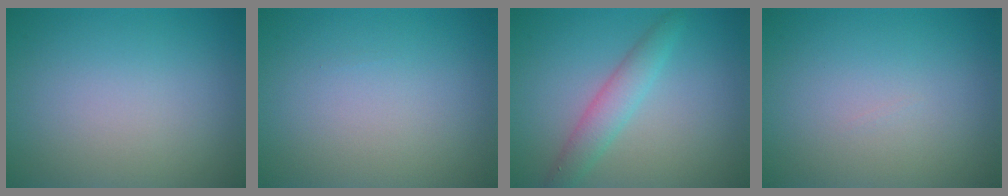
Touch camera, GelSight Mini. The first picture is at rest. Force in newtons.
{"total": 0.0}
{"total": 2.8, "press": 2.8, "slide": 0.0}
{"total": 0.0}